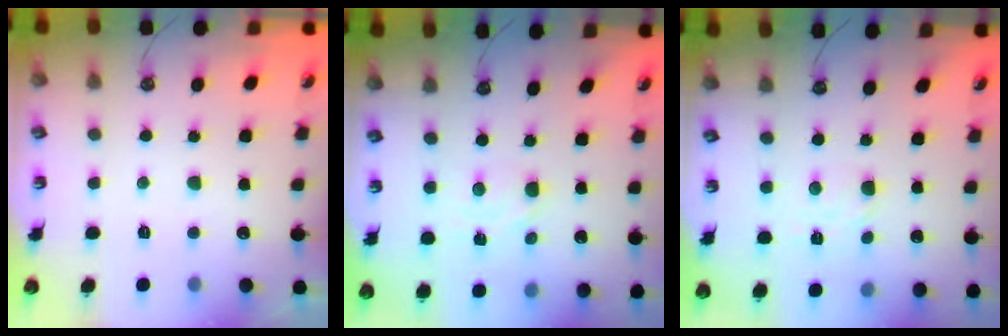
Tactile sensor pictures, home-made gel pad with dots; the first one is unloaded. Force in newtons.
{"total": 2.5, "press": 2.5, "slide": 0.3}
{"total": 1.8, "press": 1.7, "slide": 0.6}